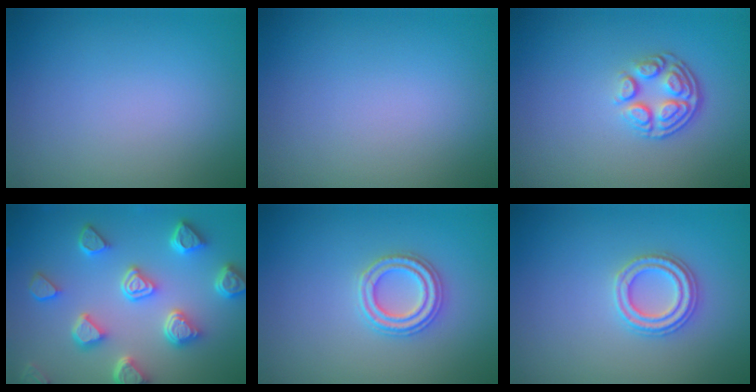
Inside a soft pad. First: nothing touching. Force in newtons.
{"total": 0.0}
{"total": 3.7, "press": 2.6, "slide": 2.6}
{"total": 6.6, "press": 5.3, "slide": 3.8}
{"total": 2.6, "press": 2.6, "slide": 0.4}
{"total": 2.4, "press": 2.4, "slide": 0.2}